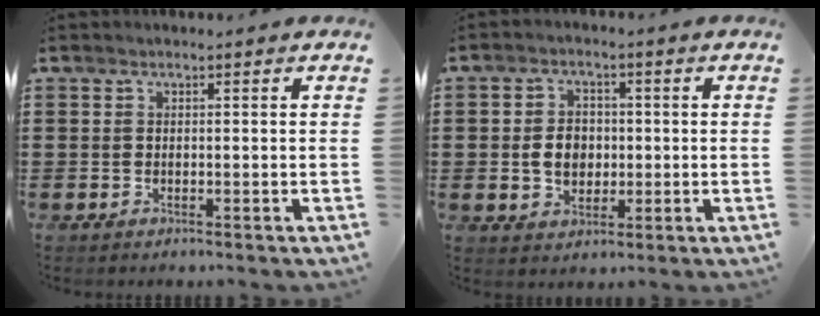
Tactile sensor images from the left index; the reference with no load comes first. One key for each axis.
{"total": 5.0, "fx": -0.3, "fy": 3.8, "fz": 3.2, "tx": -0.069, "ty": 0.005, "tz": -0.012}